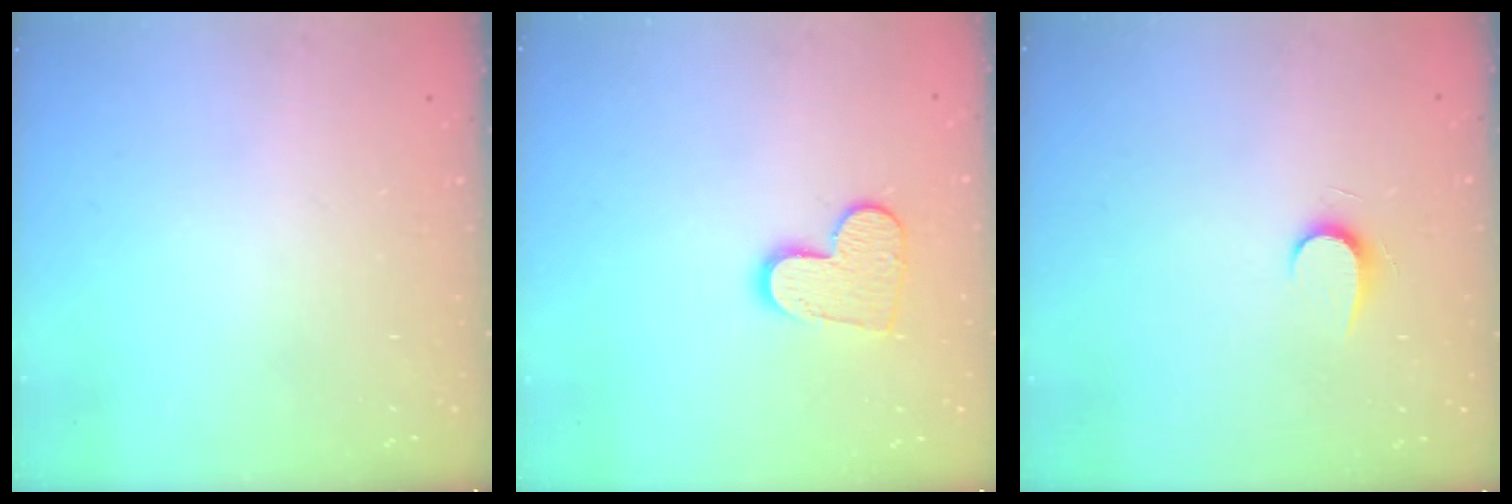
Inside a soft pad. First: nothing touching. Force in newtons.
{"total": 10.9, "press": 10.9, "slide": 0.8}
{"total": 5.9, "press": 5.9, "slide": 0.6}